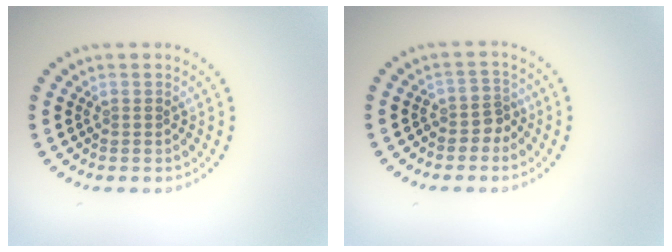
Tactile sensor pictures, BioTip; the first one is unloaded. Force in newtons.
{"total": 1.9, "press": 1.5, "slide": 1.2}